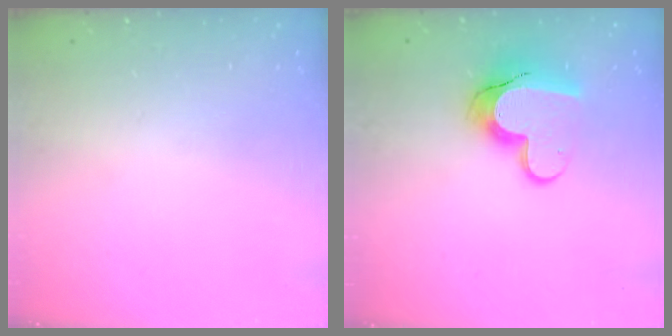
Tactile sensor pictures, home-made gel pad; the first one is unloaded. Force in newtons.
{"total": 11.8, "press": 11.8, "slide": 1.0}